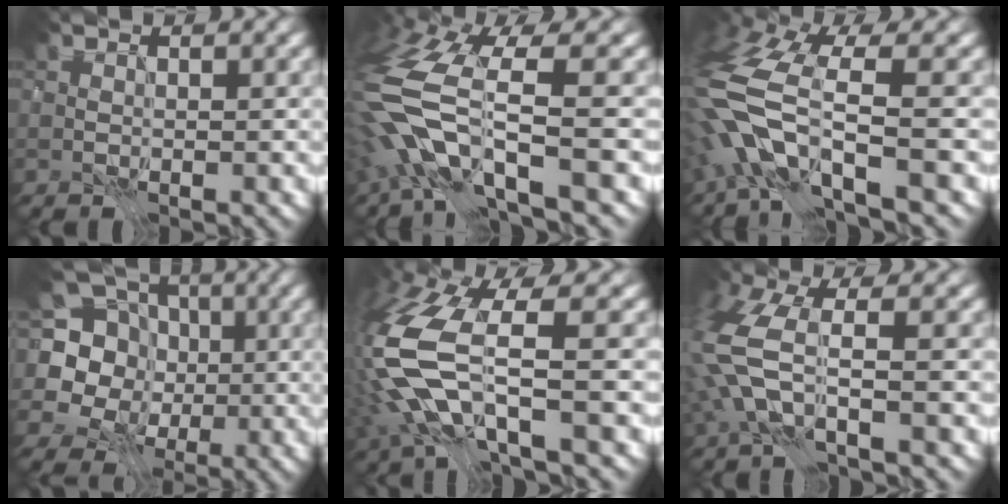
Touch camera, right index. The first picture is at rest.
{"total": 9.5, "force": [-3.8, 3.4, 8.0], "torque": [-0.181, -0.009, -0.083]}
{"total": 8.1, "force": [-3.8, 2.7, 6.7], "torque": [-0.154, 0.002, -0.095]}
{"total": 10.7, "force": [-0.6, 9.9, 4.1], "torque": [-0.108, 0.034, -0.046]}
{"total": 9.6, "force": [-2.6, 3.8, 8.4], "torque": [-0.210, -0.012, -0.059]}
{"total": 6.5, "force": [-2.2, 2.8, 5.4], "torque": [-0.153, -0.008, -0.056]}